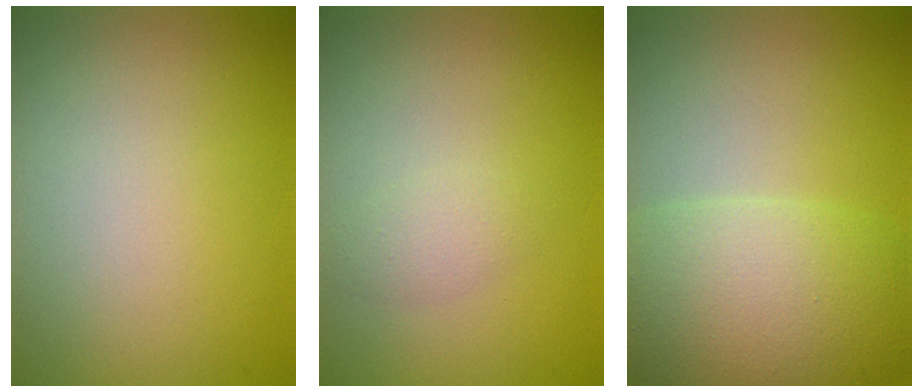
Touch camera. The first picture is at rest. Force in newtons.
{"total": 1.4, "press": 1.4, "slide": 0.1}
{"total": 9.6, "press": 9.6, "slide": 0.5}